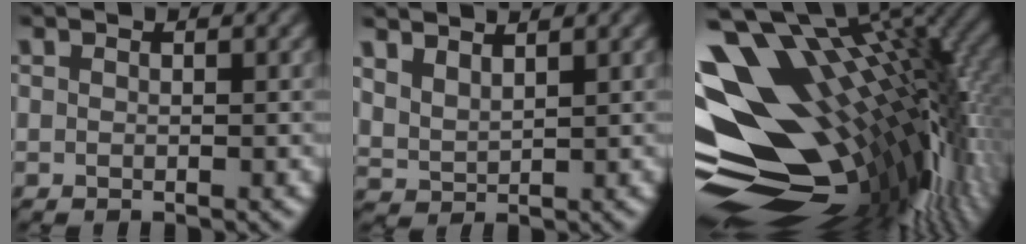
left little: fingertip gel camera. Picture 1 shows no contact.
{"total": 2.9, "force": [2.2, 1.1, 1.4], "torque": [-0.035, 0.003, 0.047]}
{"total": 17.8, "force": [2.0, 9.2, 15.0], "torque": [-0.245, 0.010, 0.044]}